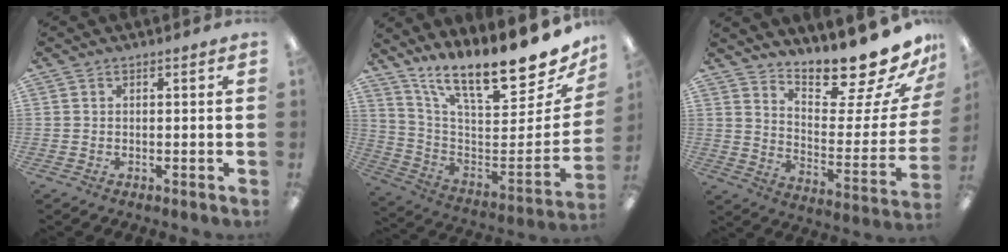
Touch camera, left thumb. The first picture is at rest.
{"total": 16.5, "force": [13.6, 3.3, 8.7], "torque": [-0.124, -0.122, 0.223]}
{"total": 17.5, "force": [16.0, 2.8, 6.5], "torque": [-0.076, -0.147, 0.260]}